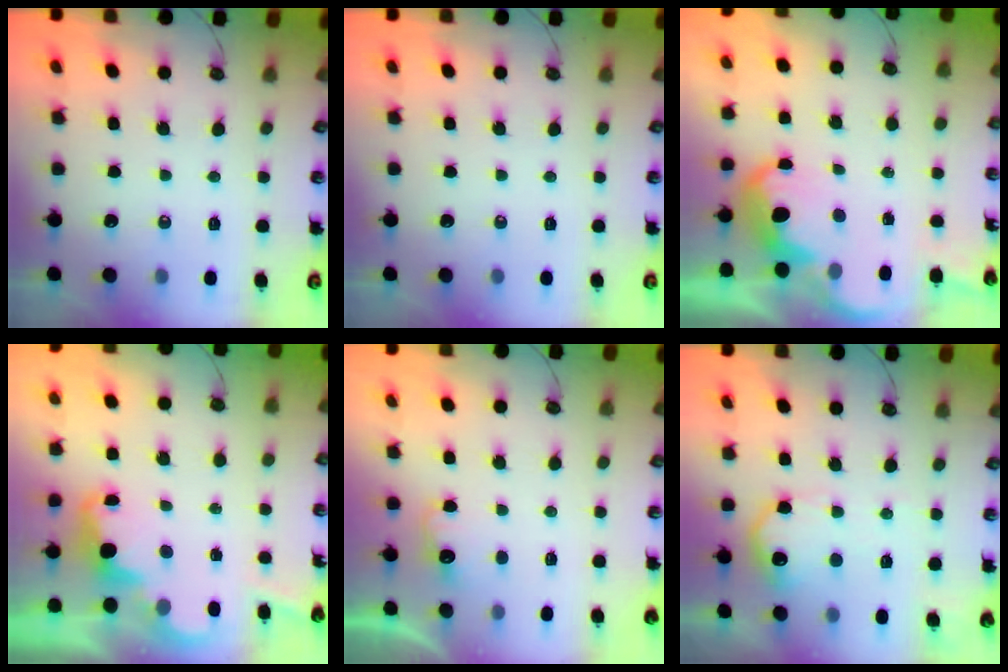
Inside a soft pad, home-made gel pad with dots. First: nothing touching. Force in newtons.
{"total": 0.0}
{"total": 6.2, "press": 6.2, "slide": 0.5}
{"total": 2.3, "press": 2.3, "slide": 0.5}
{"total": 3.9, "press": 3.8, "slide": 0.9}
{"total": 12.5, "press": 12.5, "slide": 0.4}